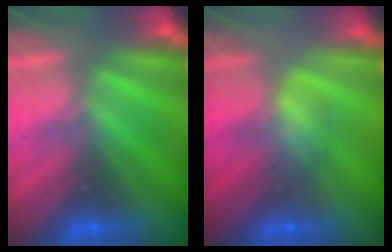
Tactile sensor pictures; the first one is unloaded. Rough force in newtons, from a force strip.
{"total": 2.8}